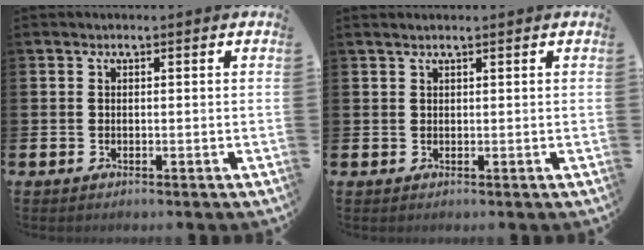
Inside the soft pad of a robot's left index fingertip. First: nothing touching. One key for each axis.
{"total": 1.0, "fx": 0.9, "fy": 0.1, "fz": 0.5, "tx": -0.008, "ty": 0.002, "tz": 0.016}